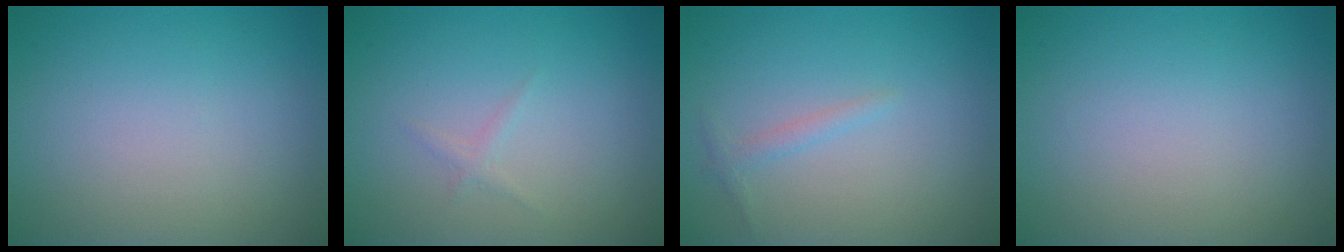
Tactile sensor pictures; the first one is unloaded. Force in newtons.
{"total": 0.7, "press": 0.7, "slide": 0.1}
{"total": 0.9, "press": 0.9, "slide": 0.1}
{"total": 0.0}